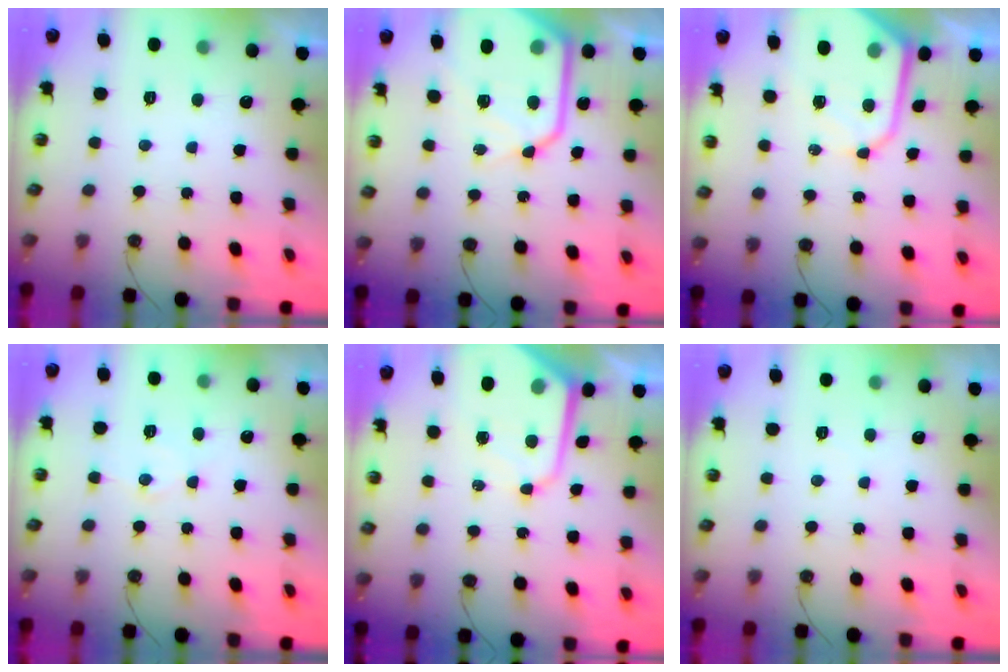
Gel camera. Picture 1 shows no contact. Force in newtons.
{"total": 16.9, "press": 16.8, "slide": 1.8}
{"total": 11.0, "press": 11.0, "slide": 1.0}
{"total": 6.2, "press": 6.2, "slide": 0.4}
{"total": 9.6, "press": 9.5, "slide": 0.8}
{"total": 3.6, "press": 3.5, "slide": 0.6}